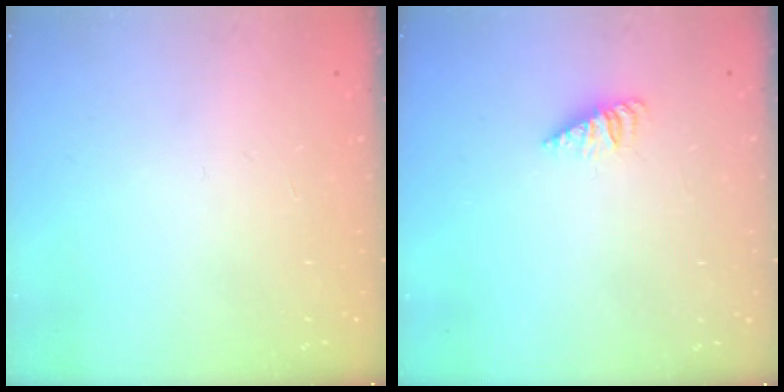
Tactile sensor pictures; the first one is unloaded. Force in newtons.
{"total": 1.8, "press": 1.8, "slide": 0.4}